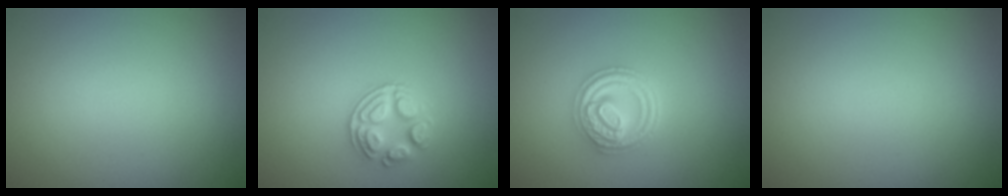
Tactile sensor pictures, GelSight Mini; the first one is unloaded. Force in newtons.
{"total": 2.9, "press": 2.6, "slide": 1.3}
{"total": 3.9, "press": 3.3, "slide": 2.0}
{"total": 0.0}